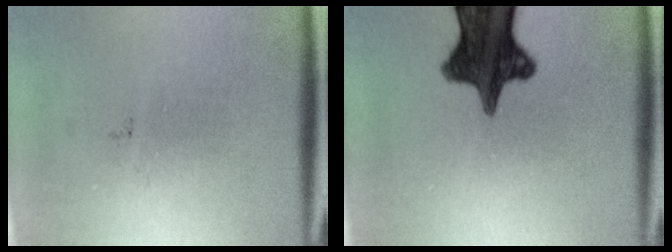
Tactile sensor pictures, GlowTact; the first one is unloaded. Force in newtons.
{"total": 12.3}